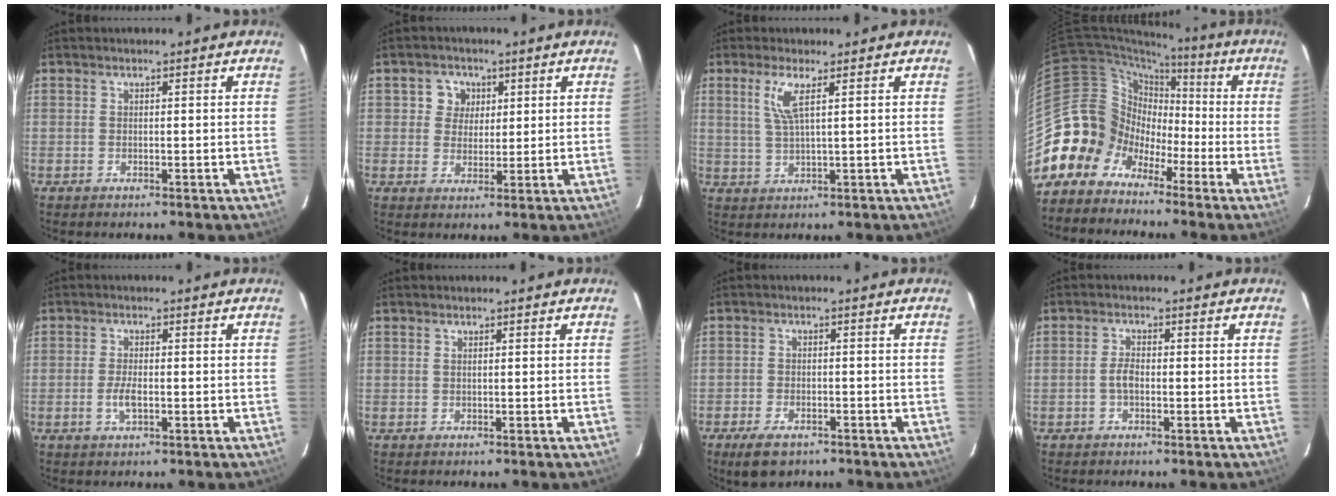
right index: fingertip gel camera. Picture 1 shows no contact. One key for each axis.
{"total": 4.6, "fx": 1.4, "fy": 4.3, "fz": 0.9, "tx": -0.006, "ty": 0.013, "tz": 0.023}
{"total": 4.5, "fx": 1.9, "fy": 0.2, "fz": 4.1, "tx": -0.084, "ty": -0.002, "tz": 0.042}
{"total": 12.7, "fx": -6.8, "fy": 10.6, "fz": 1.4, "tx": -0.056, "ty": 0.049, "tz": -0.135}
{"total": 3.3, "fx": -1.0, "fy": 1.3, "fz": 2.8, "tx": -0.059, "ty": -0.002, "tz": -0.018}
{"total": 0.0}
{"total": 6.4, "fx": -4.5, "fy": 3.3, "fz": 3.3, "tx": -0.084, "ty": -0.011, "tz": -0.072}
{"total": 2.4, "fx": -0.7, "fy": 1.2, "fz": 2.0, "tx": -0.043, "ty": 0.004, "tz": -0.012}